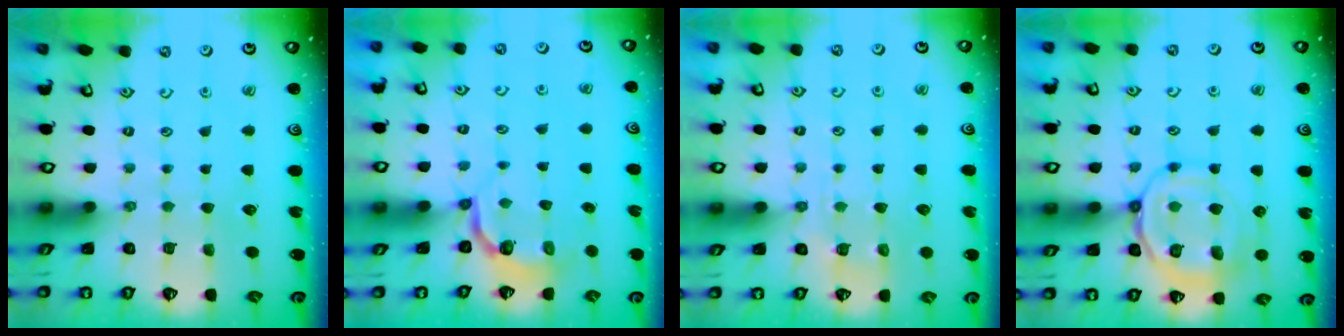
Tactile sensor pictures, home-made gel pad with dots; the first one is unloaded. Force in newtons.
{"total": 3.9, "press": 2.5, "slide": 3.0}
{"total": 5.3, "press": 5.2, "slide": 0.8}
{"total": 12.5, "press": 12.5, "slide": 1.2}